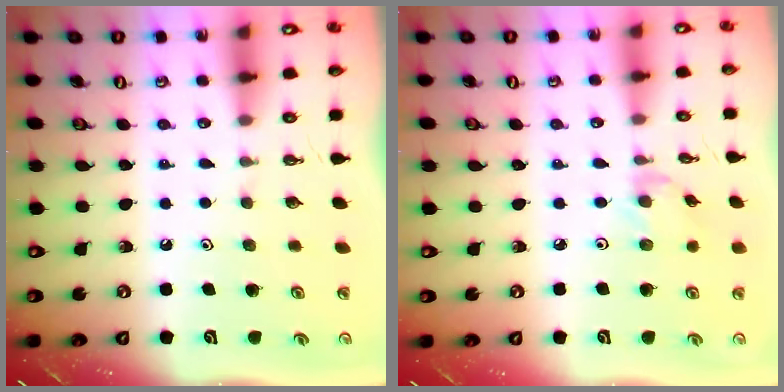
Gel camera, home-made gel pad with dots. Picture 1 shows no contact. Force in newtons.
{"total": 2.6, "press": 2.6, "slide": 0.4}